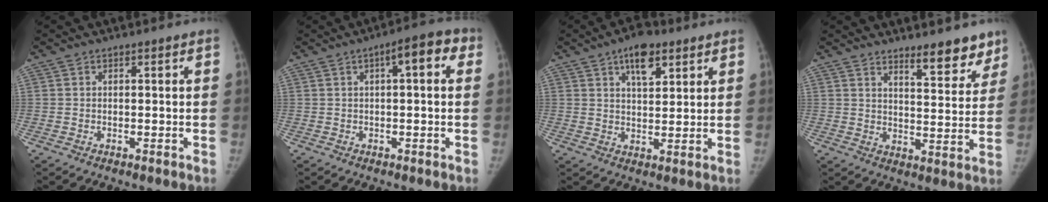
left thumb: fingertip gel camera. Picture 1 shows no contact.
{"total": 6.9, "force": [2.0, 2.3, 6.2], "torque": [-0.072, 0.019, 0.018]}
{"total": 7.7, "force": [4.3, 3.7, 5.2], "torque": [-0.053, -0.017, 0.067]}
{"total": 9.1, "force": [7.1, 3.0, 4.8], "torque": [-0.026, -0.051, 0.102]}